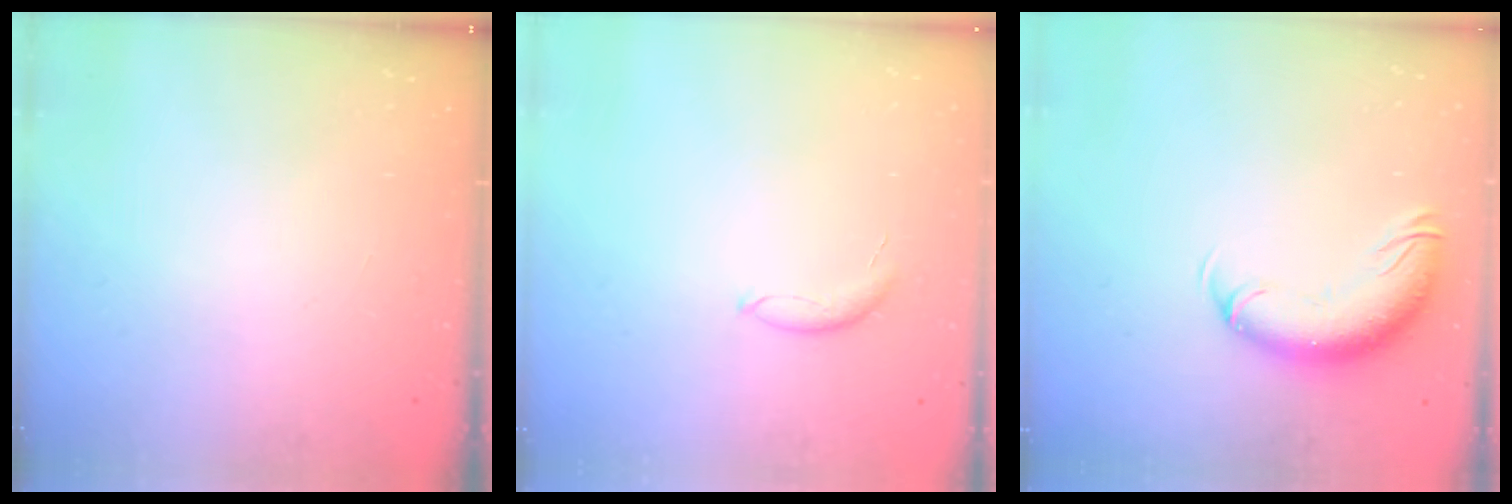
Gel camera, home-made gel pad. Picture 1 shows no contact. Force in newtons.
{"total": 5.8, "press": 5.7, "slide": 0.7}
{"total": 12.1, "press": 11.8, "slide": 2.7}